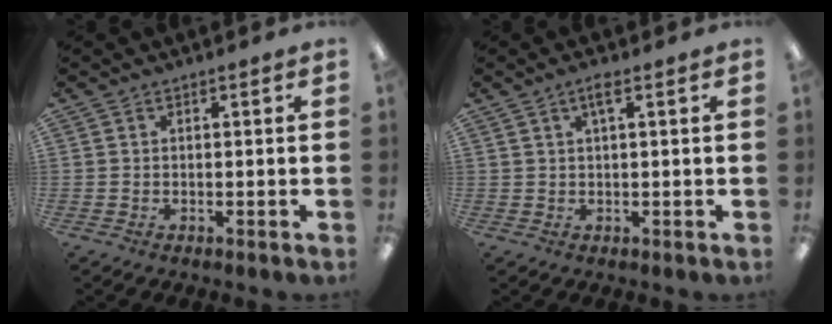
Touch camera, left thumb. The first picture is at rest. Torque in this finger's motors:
{"motor_torque": [-0.34, -0.16, -0.24, -0.12, 0.00]}